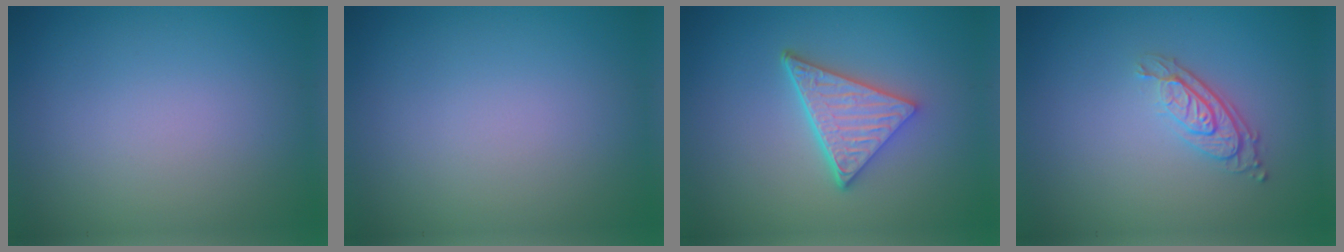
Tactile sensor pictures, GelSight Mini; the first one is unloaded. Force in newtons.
{"total": 0.0}
{"total": 4.9, "press": 3.7, "slide": 3.2}
{"total": 3.0, "press": 2.2, "slide": 2.0}